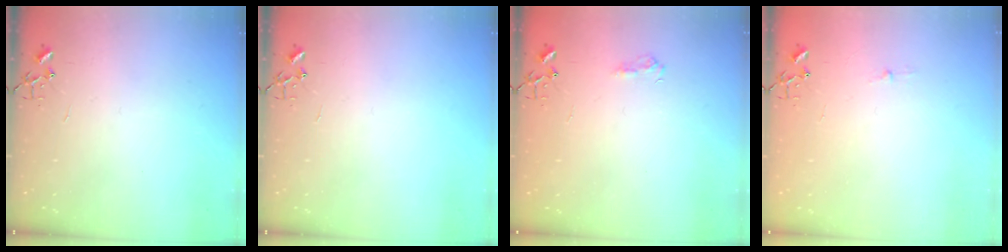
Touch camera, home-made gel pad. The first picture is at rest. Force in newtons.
{"total": 0.0}
{"total": 7.3, "press": 7.2, "slide": 0.8}
{"total": 2.6, "press": 2.5, "slide": 0.4}